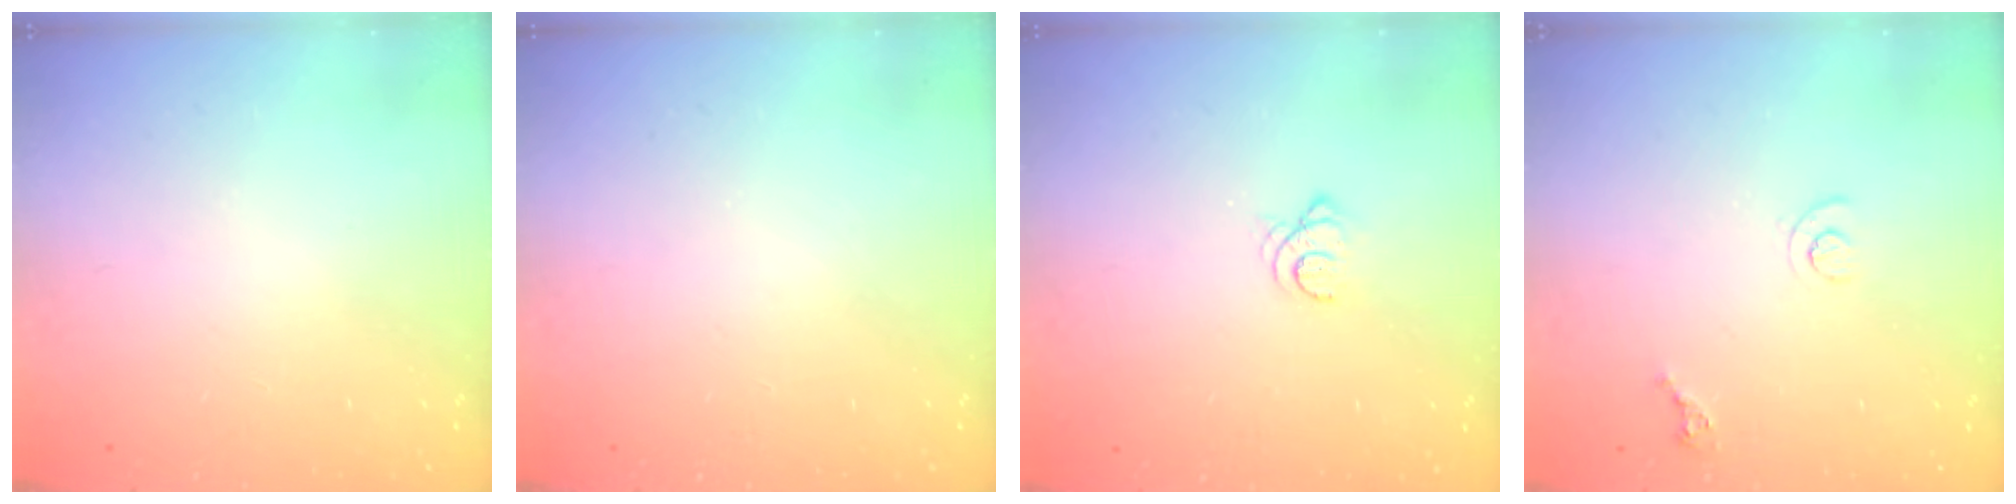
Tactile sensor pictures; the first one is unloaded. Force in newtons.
{"total": 0.0}
{"total": 3.2, "press": 3.2, "slide": 0.3}
{"total": 5.8, "press": 5.8, "slide": 0.4}